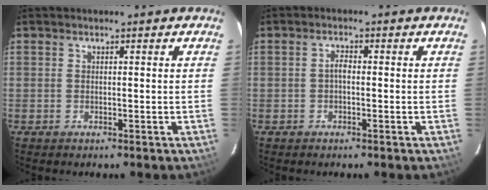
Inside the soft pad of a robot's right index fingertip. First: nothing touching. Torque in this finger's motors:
{"motor_torque": [0.62, -0.08, 0.18, 0.05]}